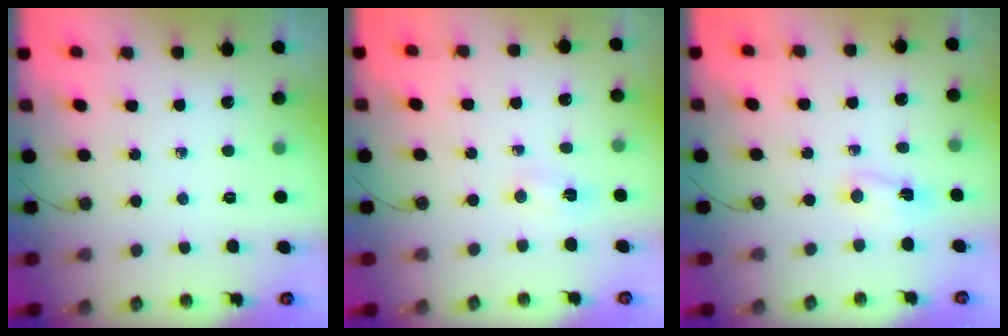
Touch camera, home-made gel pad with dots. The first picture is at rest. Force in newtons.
{"total": 2.1, "press": 1.6, "slide": 1.3}
{"total": 2.0, "press": 1.6, "slide": 1.2}